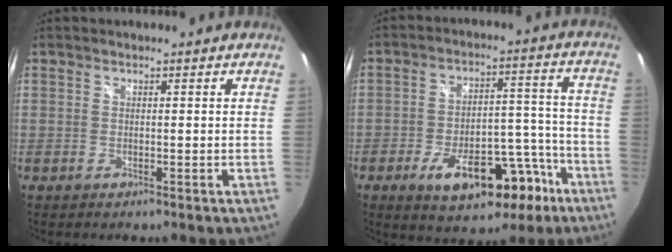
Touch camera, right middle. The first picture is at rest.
{"total": 15.8, "force": [-8.9, 7.5, 10.7], "torque": [-0.175, 0.023, -0.116]}